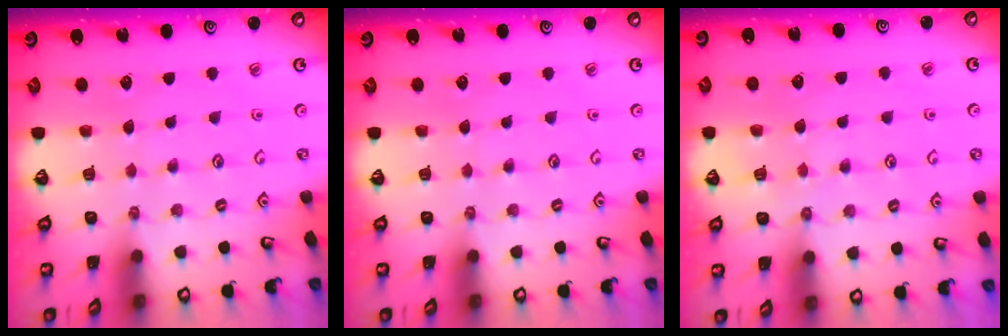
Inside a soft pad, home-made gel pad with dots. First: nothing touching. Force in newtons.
{"total": 0.0}
{"total": 5.3, "press": 5.3, "slide": 0.7}